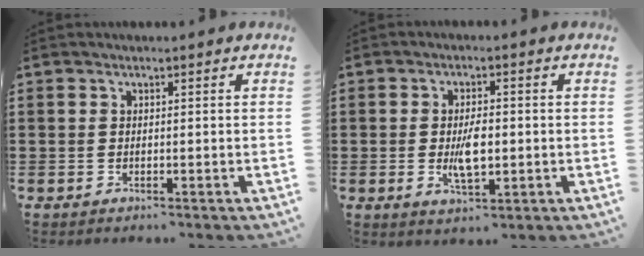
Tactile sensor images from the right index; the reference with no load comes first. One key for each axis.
{"total": 5.2, "fx": -0.6, "fy": 2.2, "fz": 4.7, "tx": -0.082, "ty": -0.003, "tz": -0.013}